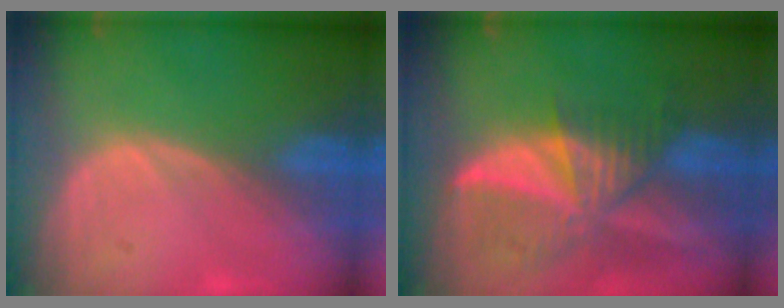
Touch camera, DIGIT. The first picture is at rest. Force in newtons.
{"total": 9.5, "press": 8.3, "slide": 4.6}